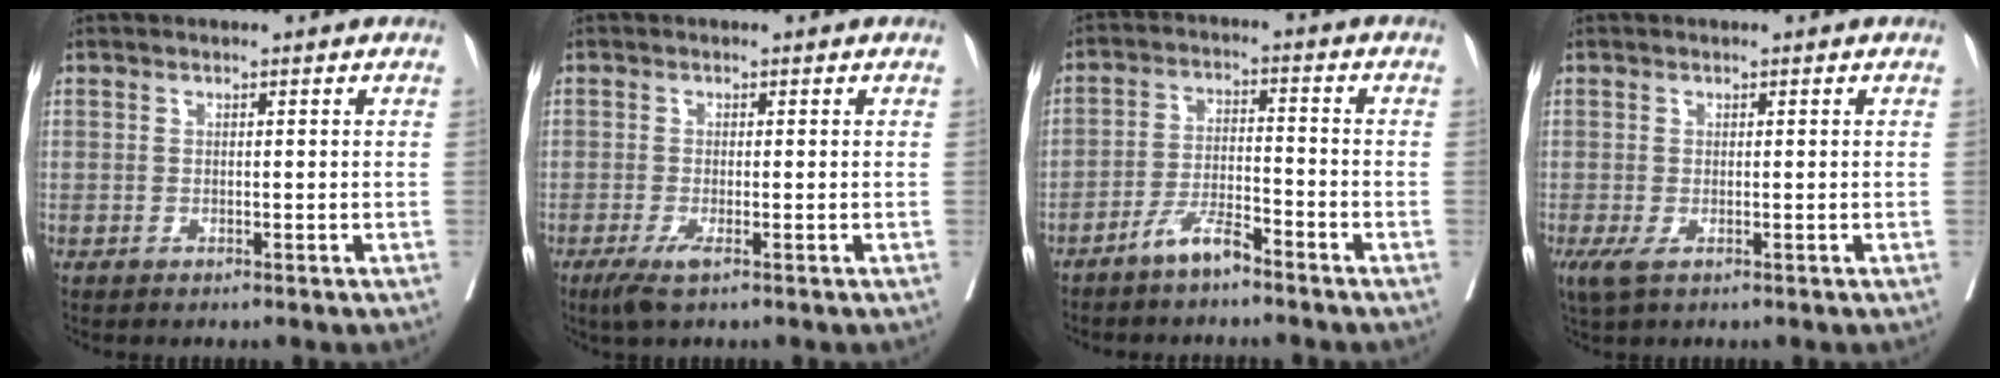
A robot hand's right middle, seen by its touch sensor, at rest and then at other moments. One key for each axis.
{"total": 2.7, "fx": -1.5, "fy": 0.3, "fz": 2.2, "tx": -0.042, "ty": -0.008, "tz": -0.027}
{"total": 4.9, "fx": -4.0, "fy": 0.7, "fz": 2.7, "tx": -0.052, "ty": -0.001, "tz": -0.078}
{"total": 2.6, "fx": -1.1, "fy": 0.9, "fz": 2.2, "tx": -0.049, "ty": -0.010, "tz": -0.013}